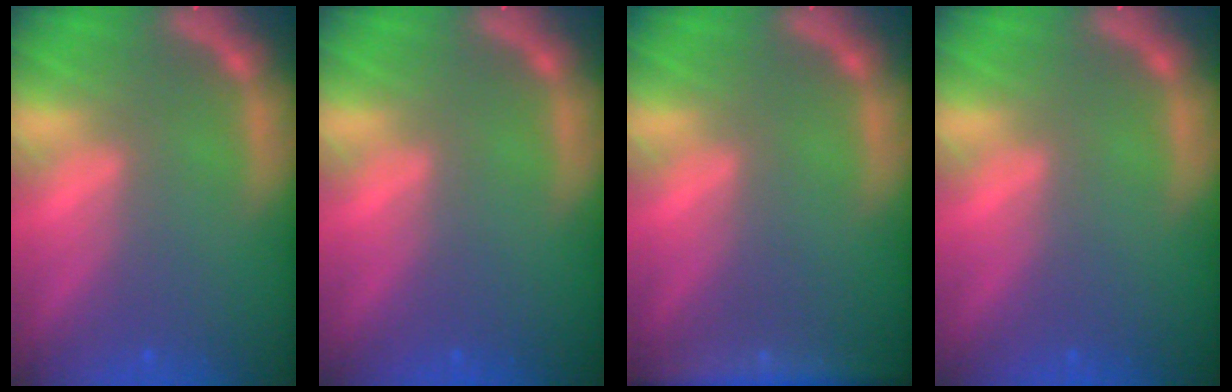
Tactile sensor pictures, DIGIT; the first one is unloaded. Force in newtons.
{"total": 0.0}
{"total": 5.5}
{"total": 0.0}